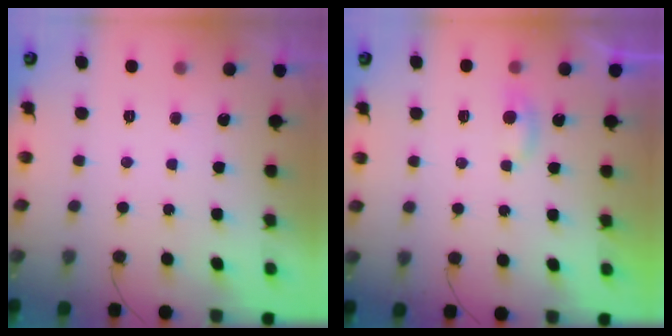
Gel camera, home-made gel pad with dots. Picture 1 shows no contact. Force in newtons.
{"total": 2.8, "press": 2.8, "slide": 0.3}